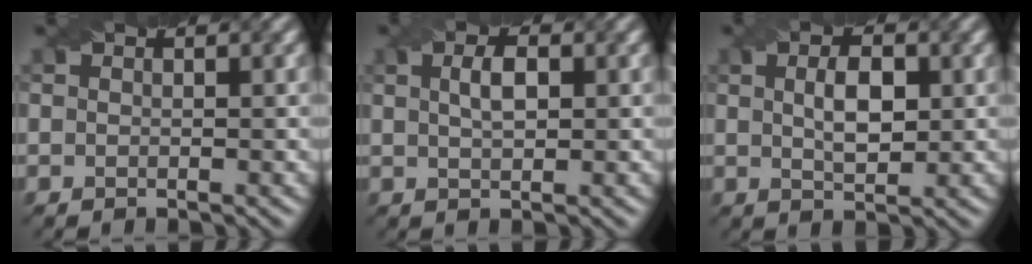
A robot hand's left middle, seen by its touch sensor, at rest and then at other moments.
{"total": 2.1, "force": [0.5, 0.9, 1.9], "torque": [-0.038, 0.005, 0.012]}
{"total": 3.3, "force": [0.4, 1.6, 2.9], "torque": [-0.059, 0.003, 0.011]}